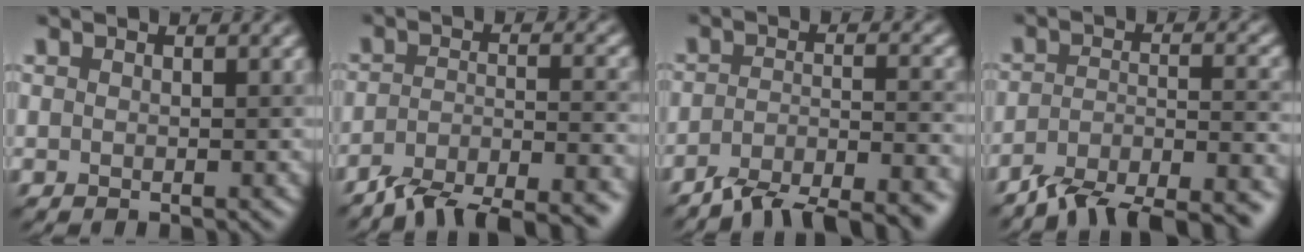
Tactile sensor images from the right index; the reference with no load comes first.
{"total": 7.1, "force": [-5.9, 1.6, 3.5], "torque": [-0.061, 0.000, -0.099]}
{"total": 6.6, "force": [-5.4, 1.4, 3.5], "torque": [-0.059, 0.001, -0.088]}
{"total": 7.9, "force": [-6.6, 2.0, 3.8], "torque": [-0.063, 0.000, -0.110]}